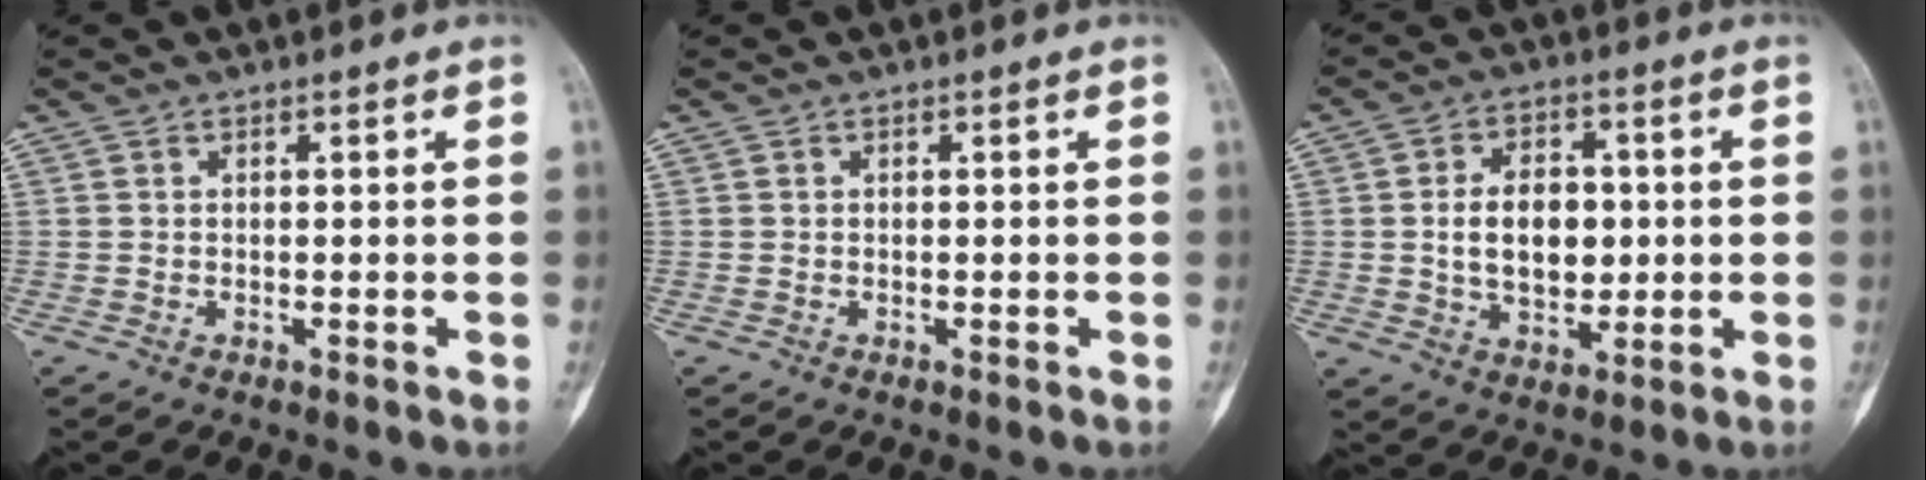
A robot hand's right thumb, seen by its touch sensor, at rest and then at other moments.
{"total": 0.0}
{"total": 10.7, "force": [0.4, 7.1, 7.9], "torque": [-0.099, 0.005, 0.009]}